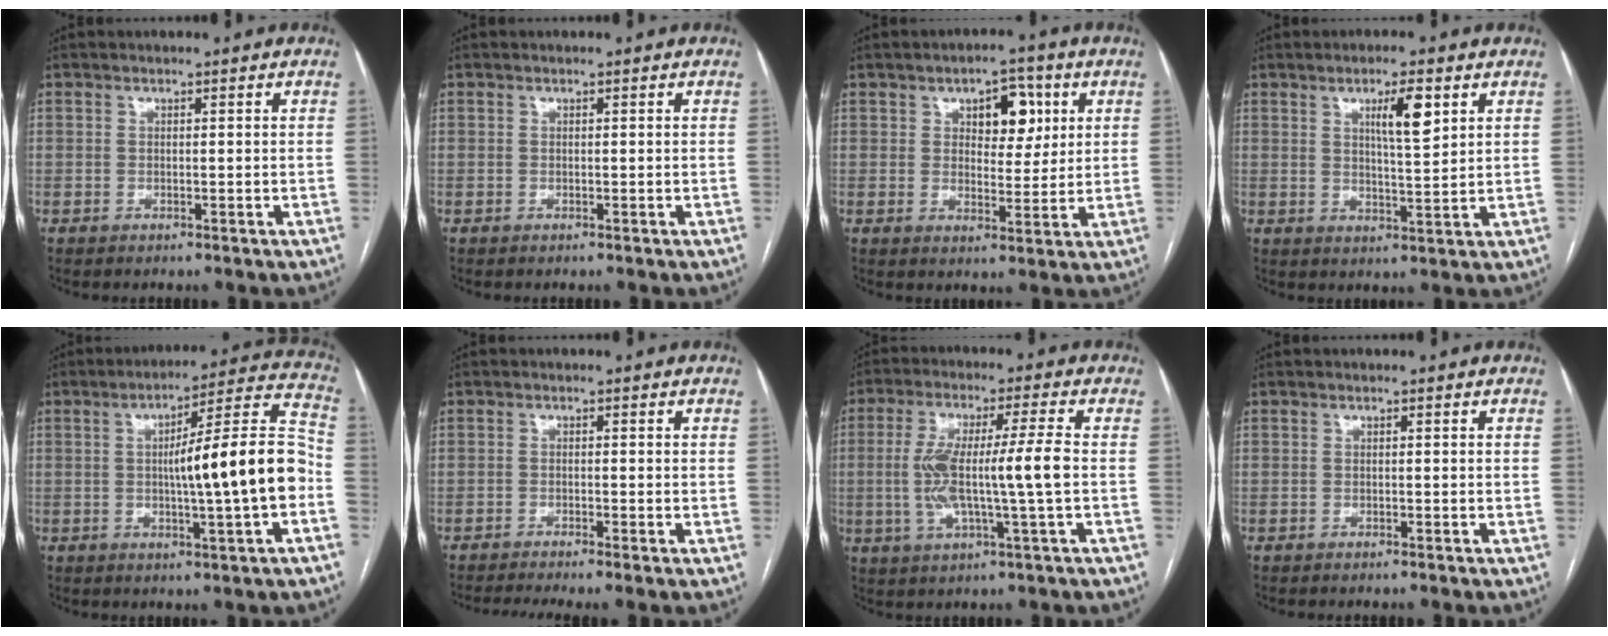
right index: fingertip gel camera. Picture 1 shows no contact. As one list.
[{"total": 0.0}, {"total": 6.9, "force": [2.7, 3.6, 5.2], "torque": [-0.067, 0.011, 0.042]}, {"total": 5.9, "force": [2.7, 0.7, 5.2], "torque": [-0.086, 0.000, 0.045]}, {"total": 15.1, "force": [-1.9, 0.3, 15.0], "torque": [-0.221, 0.021, -0.031]}, {"total": 5.0, "force": [-3.8, -0.1, 3.3], "torque": [-0.052, -0.006, -0.062]}, {"total": 11.0, "force": [-0.7, 0.1, 11.0], "torque": [-0.218, 0.010, -0.013]}, {"total": 0.0}]